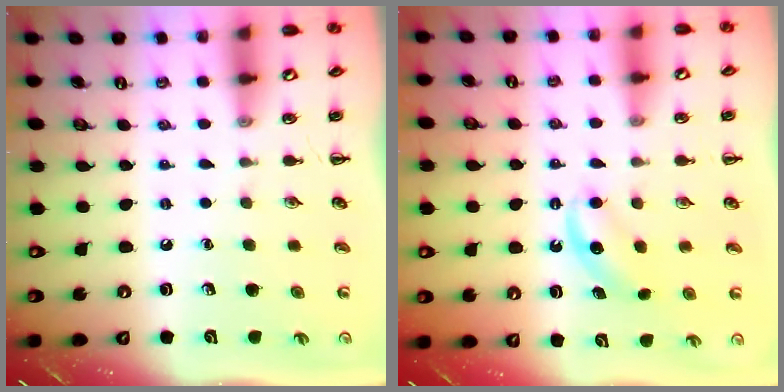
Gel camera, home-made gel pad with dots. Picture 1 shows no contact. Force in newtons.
{"total": 5.1, "press": 4.9, "slide": 1.6}